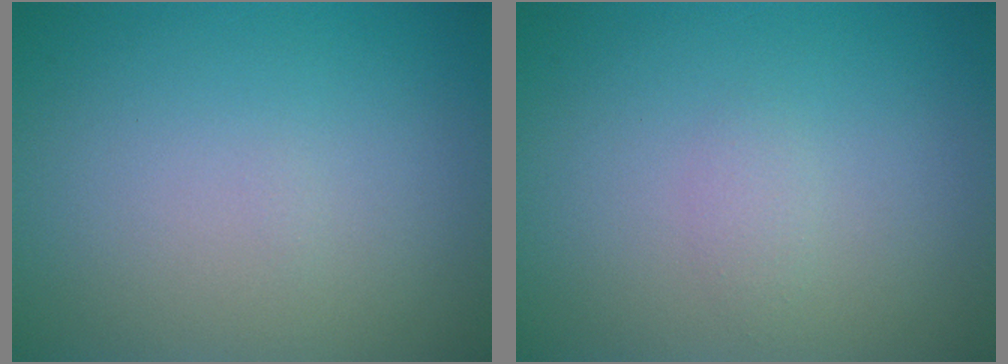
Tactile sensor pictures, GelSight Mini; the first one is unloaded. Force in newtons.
{"total": 0.8, "press": 0.8, "slide": 0.1}